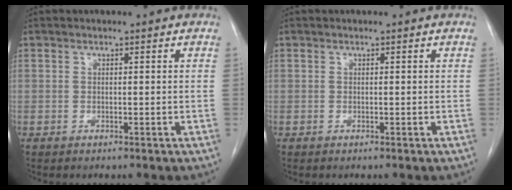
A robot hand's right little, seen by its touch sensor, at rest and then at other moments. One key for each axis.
{"total": 0.0}